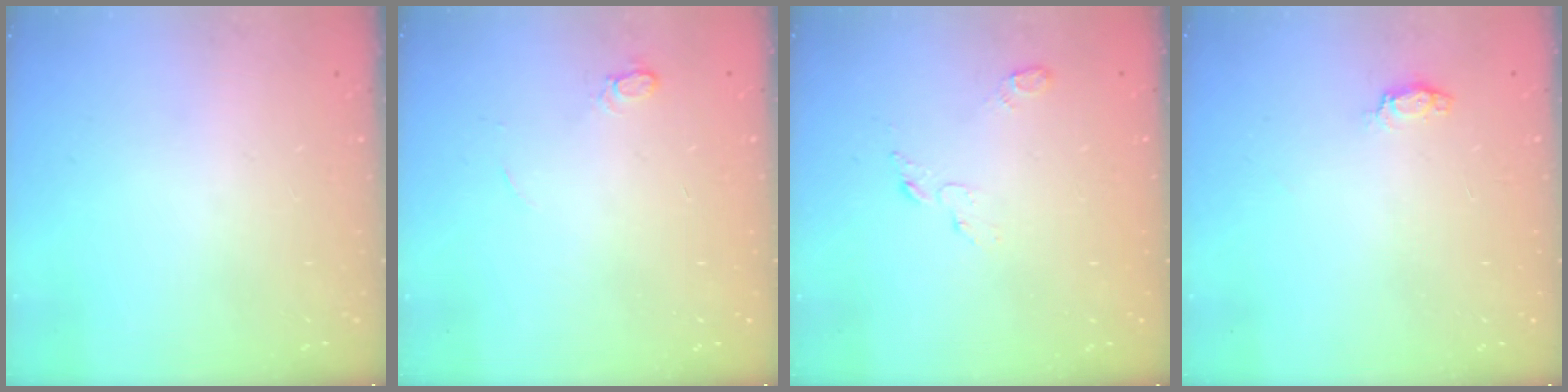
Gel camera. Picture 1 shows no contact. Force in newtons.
{"total": 4.6, "press": 4.5, "slide": 0.6}
{"total": 3.7, "press": 3.7, "slide": 0.3}
{"total": 3.5, "press": 3.5, "slide": 0.3}